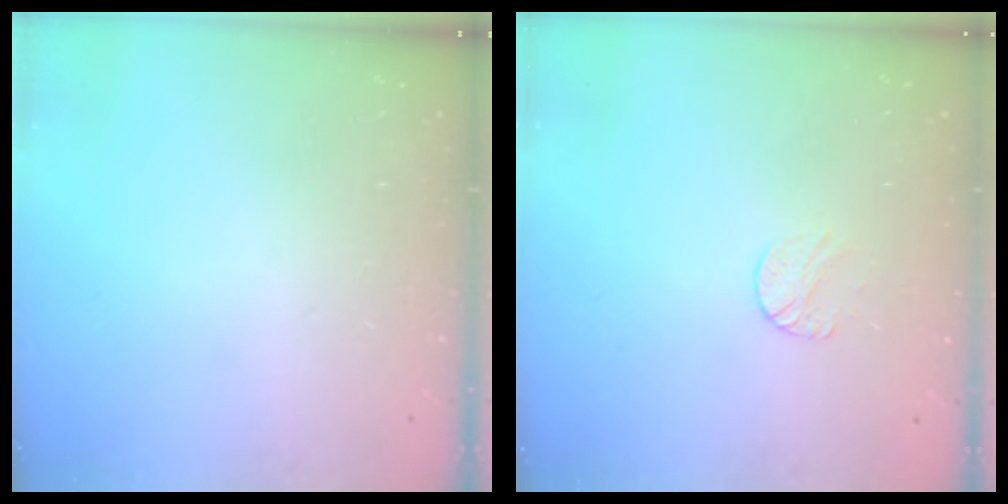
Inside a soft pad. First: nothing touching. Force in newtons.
{"total": 5.8, "press": 5.8, "slide": 0.5}